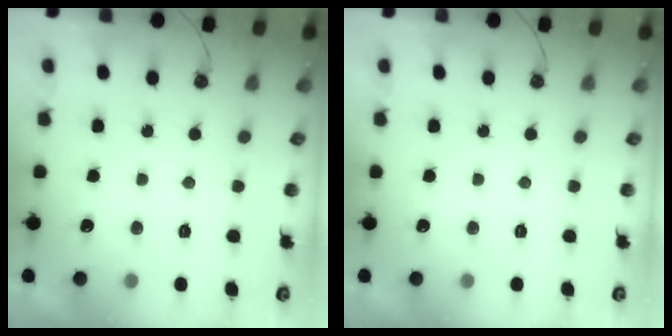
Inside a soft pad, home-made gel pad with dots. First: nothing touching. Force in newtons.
{"total": 0.0}